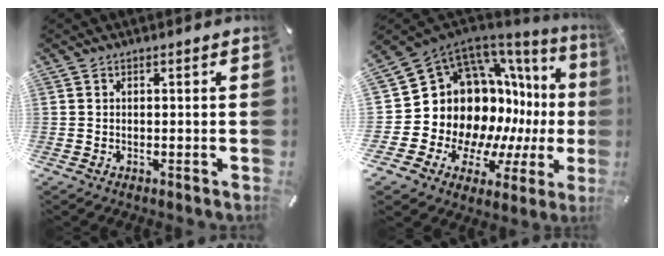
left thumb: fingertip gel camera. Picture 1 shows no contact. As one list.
[{"total": 18.4, "force": [3.1, 15.4, 9.6], "torque": [-0.136, -0.103, 0.117]}]